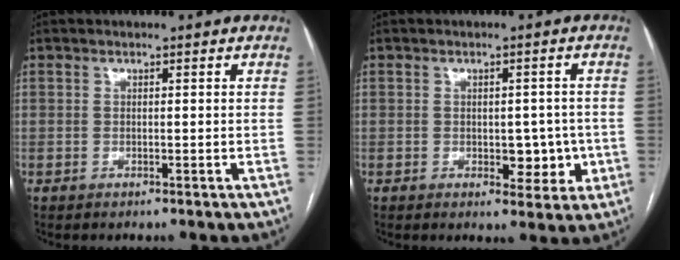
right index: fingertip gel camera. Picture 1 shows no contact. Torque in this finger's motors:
{"motor_torque": [0.13, 0.13, 0.09, 0.03]}